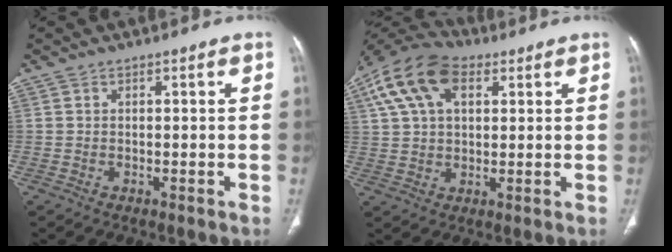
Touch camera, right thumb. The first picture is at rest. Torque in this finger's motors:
{"motor_torque": [-0.51, 1.16, 1.00, 0.18, 0.14]}